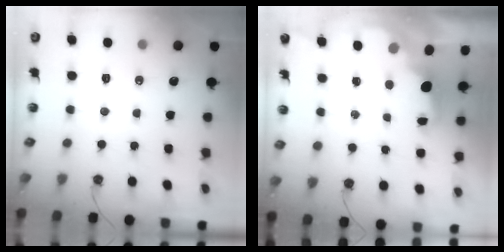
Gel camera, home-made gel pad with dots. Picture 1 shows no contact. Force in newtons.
{"total": 2.2, "press": 2.1, "slide": 0.7}